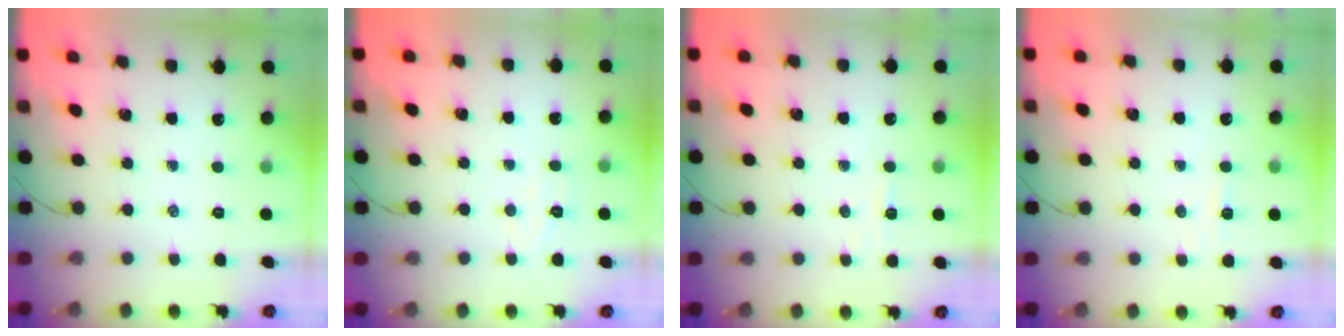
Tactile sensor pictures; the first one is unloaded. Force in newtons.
{"total": 3.6, "press": 3.5, "slide": 0.8}
{"total": 2.8, "press": 2.7, "slide": 0.9}
{"total": 2.8, "press": 2.7, "slide": 0.9}